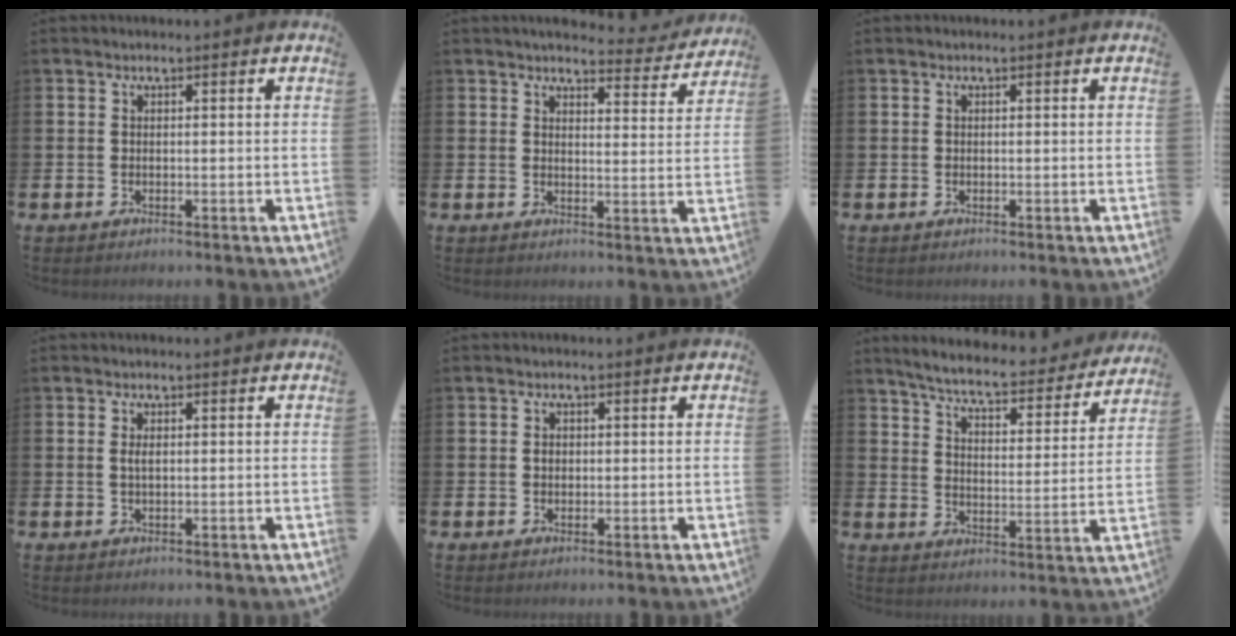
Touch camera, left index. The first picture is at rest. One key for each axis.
{"total": 4.0, "fx": 3.8, "fy": 0.9, "fz": 0.4, "tx": -0.011, "ty": -0.031, "tz": 0.065}
{"total": 0.0}
{"total": 1.4, "fx": 0.3, "fy": 0.6, "fz": 1.2, "tx": -0.022, "ty": 0.003, "tz": 0.004}
{"total": 1.1, "fx": 0.2, "fy": 0.9, "fz": 0.6, "tx": -0.002, "ty": 0.004, "tz": 0.000}
{"total": 6.2, "fx": 5.8, "fy": 0.7, "fz": 2.1, "tx": -0.061, "ty": -0.046, "tz": 0.093}